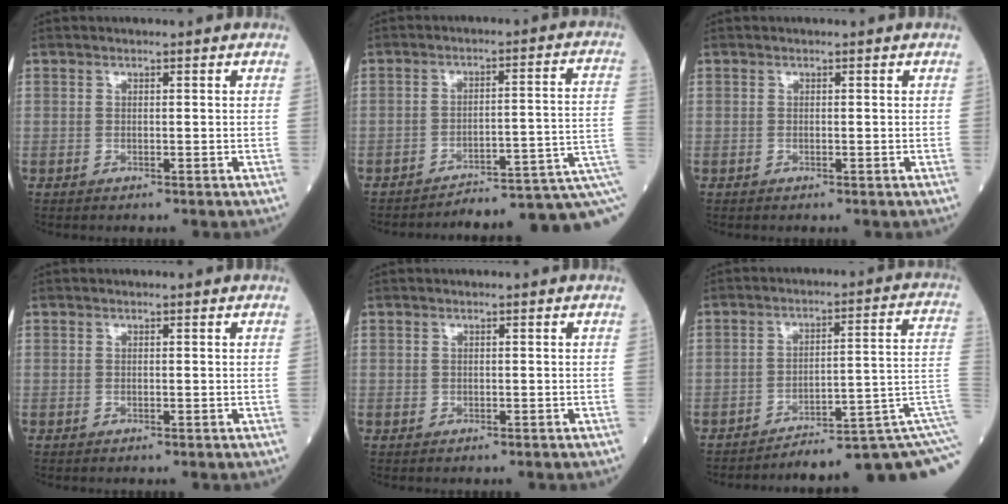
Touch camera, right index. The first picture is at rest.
{"total": 10.7, "force": [-6.4, 0.9, 8.4], "torque": [-0.103, 0.055, -0.080]}
{"total": 0.0}
{"total": 0.0}
{"total": 0.0}
{"total": 15.1, "force": [-11.8, -1.3, 9.3], "torque": [-0.045, 0.049, -0.154]}